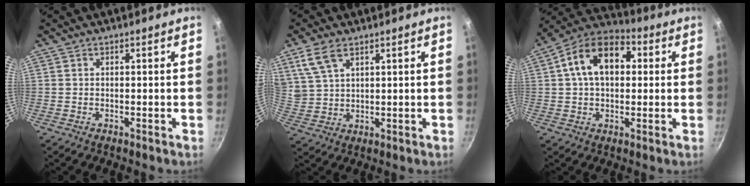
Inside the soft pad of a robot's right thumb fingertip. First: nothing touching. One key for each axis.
{"total": 7.0, "fx": 4.1, "fy": 3.7, "fz": 4.3, "tx": -0.080, "ty": -0.012, "tz": 0.093}
{"total": 14.8, "fx": 3.0, "fy": 9.7, "fz": 10.7, "tx": -0.145, "ty": 0.028, "tz": 0.030}